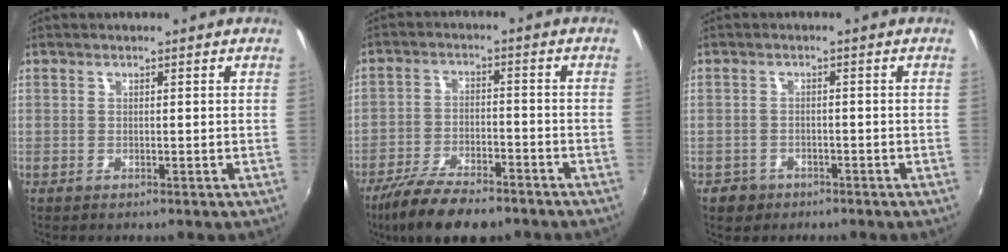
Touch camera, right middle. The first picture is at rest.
{"total": 13.1, "force": [-10.2, 4.1, 7.2], "torque": [-0.158, -0.031, -0.176]}
{"total": 3.4, "force": [-2.1, 2.6, 0.7], "torque": [-0.027, -0.001, -0.032]}